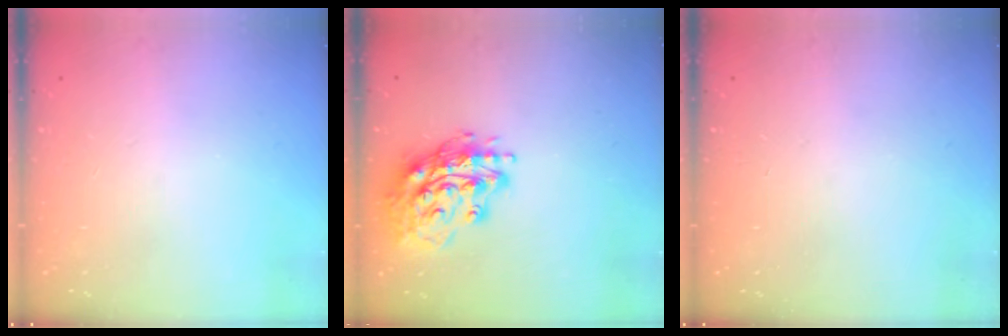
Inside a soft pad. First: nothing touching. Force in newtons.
{"total": 16.9, "press": 16.8, "slide": 1.5}
{"total": 0.0}